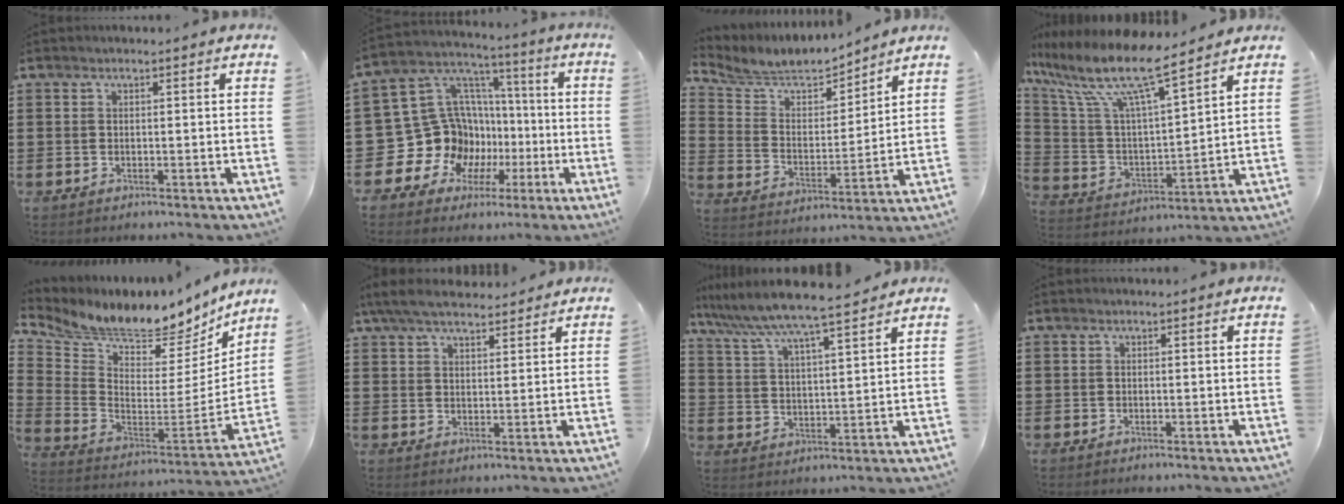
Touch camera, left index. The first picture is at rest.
{"total": 15.7, "force": [-3.0, 14.5, 5.5], "torque": [-0.167, -0.026, -0.014]}
{"total": 6.0, "force": [5.4, 2.2, 1.5], "torque": [-0.061, -0.034, 0.091]}
{"total": 11.2, "force": [8.5, 1.5, 7.1], "torque": [-0.176, -0.052, 0.138]}
{"total": 6.3, "force": [6.0, 1.2, 1.2], "torque": [-0.053, -0.067, 0.097]}
{"total": 5.6, "force": [4.8, 1.4, 2.5], "torque": [-0.061, -0.003, 0.090]}
{"total": 6.9, "force": [6.2, -0.4, 2.8], "torque": [-0.080, -0.037, 0.104]}
{"total": 0.0}